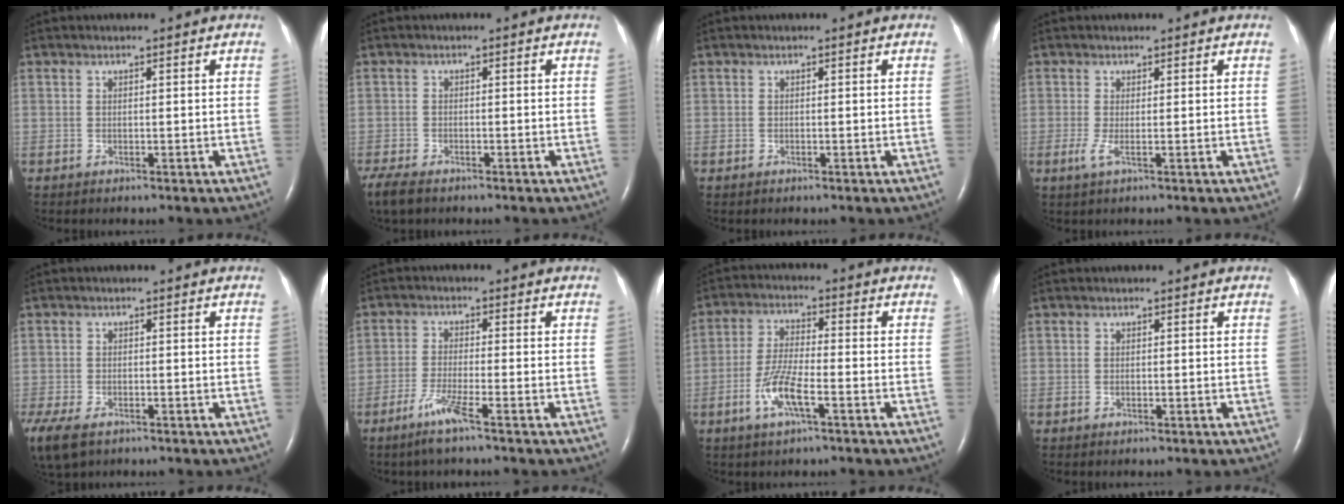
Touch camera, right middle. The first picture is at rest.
{"total": 5.1, "force": [-4.0, 1.7, 2.7], "torque": [-0.058, -0.013, -0.067]}
{"total": 0.0}
{"total": 1.7, "force": [-0.4, 0.0, 1.7], "torque": [-0.043, -0.006, -0.007]}
{"total": 14.4, "force": [-8.2, 8.8, 7.9], "torque": [-0.250, -0.035, -0.121]}
{"total": 4.9, "force": [-3.1, -0.4, 3.7], "torque": [-0.082, -0.011, -0.067]}
{"total": 7.0, "force": [-3.0, 1.2, 6.2], "torque": [-0.133, -0.003, -0.059]}
{"total": 0.0}